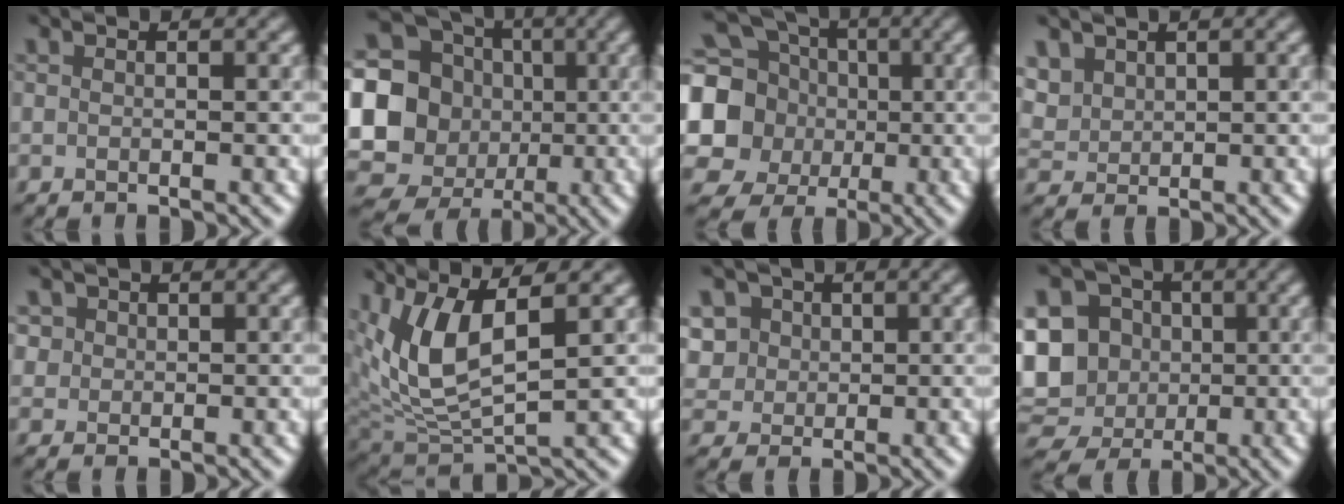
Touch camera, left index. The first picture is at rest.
{"total": 20.6, "force": [-1.3, 20.0, 4.9], "torque": [-0.156, -0.008, -0.047]}
{"total": 10.3, "force": [-0.7, 9.7, 3.4], "torque": [-0.134, -0.003, -0.014]}
{"total": 1.3, "force": [1.1, 0.7, -0.3], "torque": [-0.023, 0.003, 0.052]}
{"total": 1.0, "force": [0.2, 0.5, -0.8], "torque": [-0.001, -0.001, 0.025]}
{"total": 5.9, "force": [2.0, 2.1, 5.1], "torque": [-0.135, -0.007, 0.064]}
{"total": 3.8, "force": [1.4, 3.4, 0.8], "torque": [-0.043, 0.018, 0.038]}
{"total": 8.9, "force": [-0.2, 8.1, 3.5], "torque": [-0.090, 0.003, -0.010]}